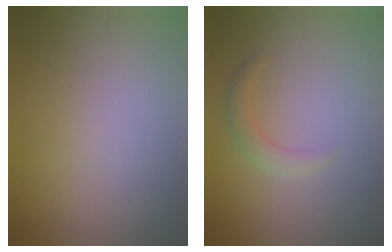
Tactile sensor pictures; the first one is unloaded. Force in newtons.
{"total": 1.7, "press": 1.7, "slide": 0.1}